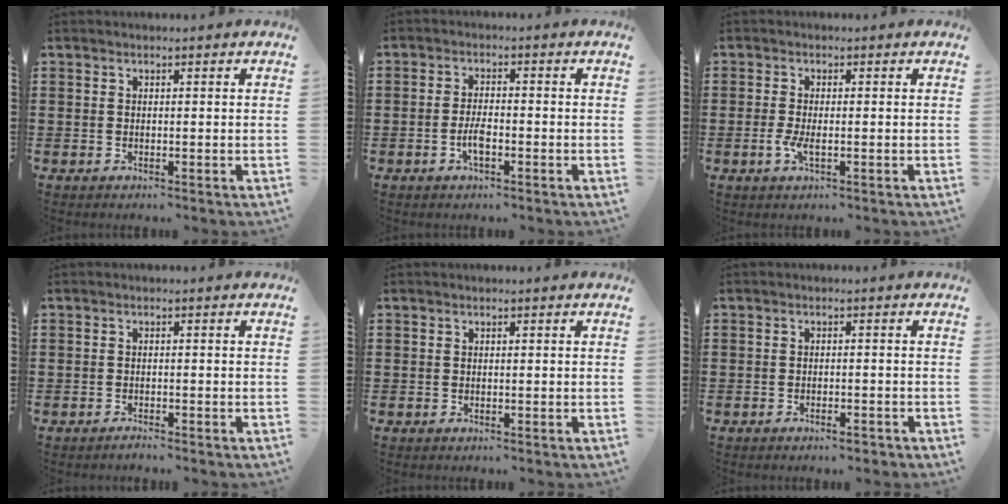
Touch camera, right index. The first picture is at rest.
{"total": 3.3, "force": [-1.3, 1.1, 2.9], "torque": [-0.066, -0.002, -0.027]}
{"total": 2.5, "force": [-0.7, 0.6, 2.3], "torque": [-0.055, -0.007, -0.017]}
{"total": 1.1, "force": [-1.1, -0.1, 0.1], "torque": [-0.006, -0.004, -0.021]}
{"total": 0.0}
{"total": 1.5, "force": [-1.4, 0.1, 0.6], "torque": [-0.015, -0.005, -0.027]}